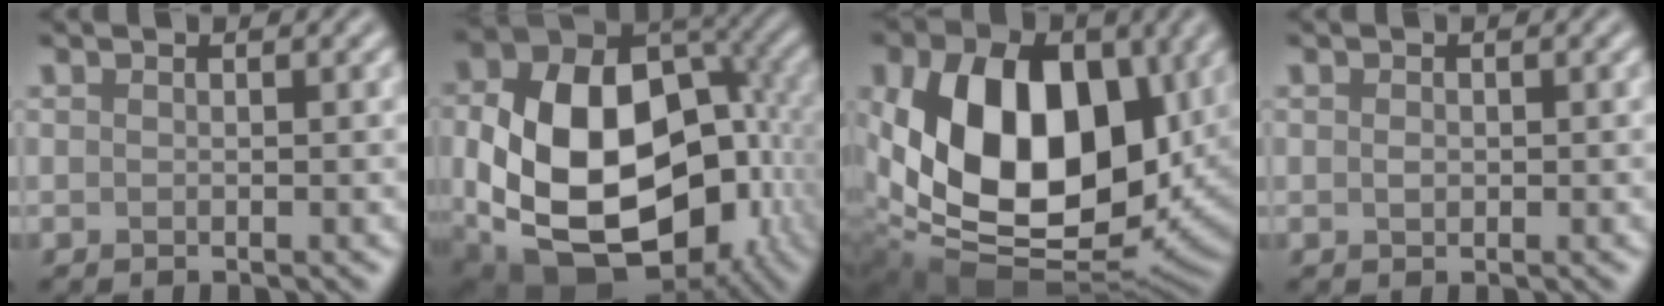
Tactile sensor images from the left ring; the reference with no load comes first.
{"total": 17.8, "force": [-3.2, 12.2, 12.6], "torque": [-0.225, -0.035, -0.023]}
{"total": 14.8, "force": [1.8, 9.9, 10.9], "torque": [-0.184, -0.016, 0.034]}
{"total": 0.7, "force": [0.0, 0.5, 0.4], "torque": [-0.008, -0.001, -0.001]}